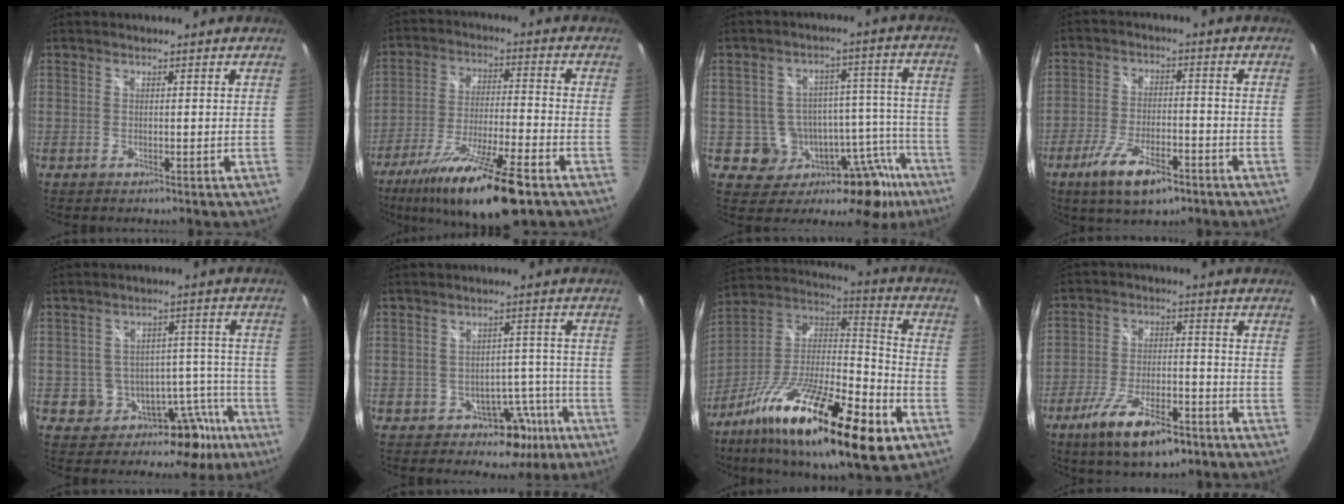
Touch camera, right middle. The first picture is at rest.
{"total": 18.3, "force": [-12.7, 2.4, 12.9], "torque": [-0.242, -0.034, -0.217]}
{"total": 17.8, "force": [-11.0, 11.0, 8.7], "torque": [-0.117, 0.028, -0.127]}
{"total": 10.8, "force": [-6.7, 3.5, 7.7], "torque": [-0.168, -0.022, -0.117]}
{"total": 13.0, "force": [-7.2, 9.1, 5.9], "torque": [-0.071, 0.034, -0.071]}
{"total": 7.5, "force": [-4.2, 5.5, 2.9], "torque": [-0.041, 0.033, -0.038]}
{"total": 30.0, "force": [-15.9, 8.8, 23.9], "torque": [-0.418, -0.030, -0.274]}
{"total": 13.3, "force": [-8.5, 4.3, 9.3], "torque": [-0.190, -0.024, -0.145]}